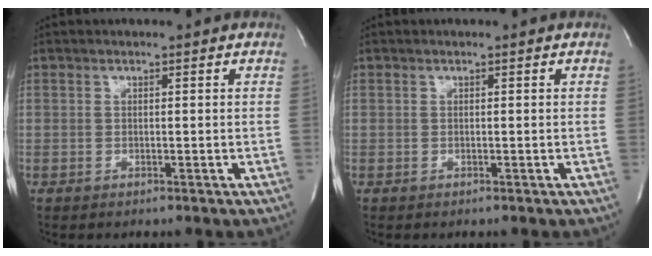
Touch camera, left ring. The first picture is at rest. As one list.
[{"total": 0.0}]